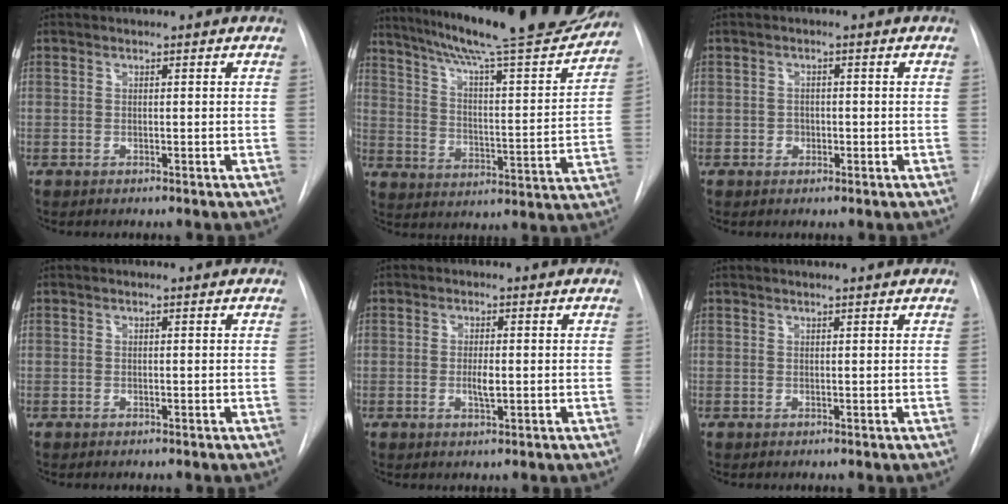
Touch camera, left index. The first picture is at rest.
{"total": 25.6, "force": [22.4, 2.1, 12.4], "torque": [-0.200, -0.038, 0.310]}
{"total": 1.4, "force": [-0.4, 1.2, 0.6], "torque": [-0.006, 0.005, -0.005]}
{"total": 0.0}
{"total": 2.4, "force": [-0.2, 0.5, 2.4], "torque": [-0.045, -0.002, -0.002]}
{"total": 2.7, "force": [2.4, -0.1, 1.1], "torque": [-0.015, 0.017, 0.031]}